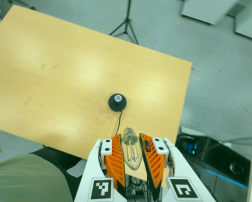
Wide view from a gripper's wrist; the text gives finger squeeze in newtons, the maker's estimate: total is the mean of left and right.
{"total": 20.0, "left": 21.9, "right": 18.1}